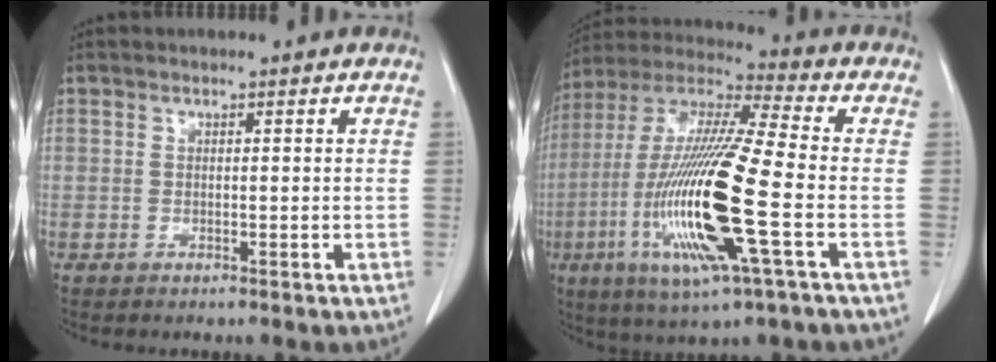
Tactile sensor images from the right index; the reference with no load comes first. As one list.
[{"total": 21.4, "force": [-5.3, 1.6, 20.6], "torque": [-0.448, -0.027, -0.104]}]